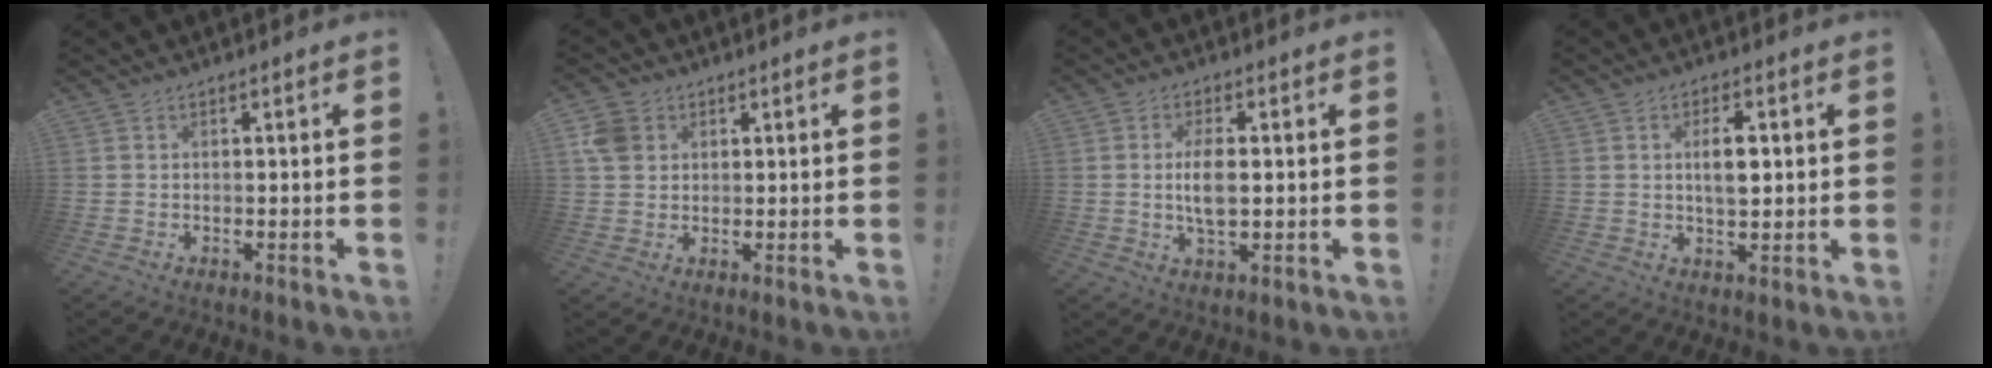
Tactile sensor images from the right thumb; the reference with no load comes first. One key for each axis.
{"total": 6.4, "fx": 2.0, "fy": 5.5, "fz": 2.7, "tx": -0.047, "ty": 0.004, "tz": 0.042}
{"total": 7.0, "fx": 0.0, "fy": 3.1, "fz": 6.2, "tx": -0.111, "ty": -0.008, "tz": -0.009}
{"total": 6.5, "fx": 0.9, "fy": 3.3, "fz": 5.6, "tx": -0.099, "ty": 0.003, "tz": 0.010}